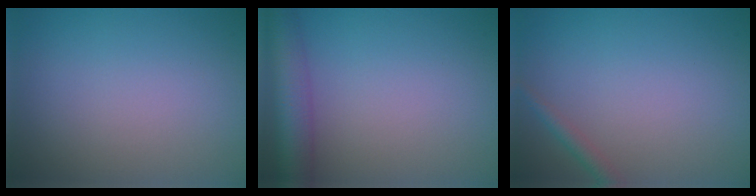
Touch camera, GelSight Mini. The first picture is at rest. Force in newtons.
{"total": 5.9, "press": 5.9, "slide": 0.4}
{"total": 1.3, "press": 1.3, "slide": 0.0}